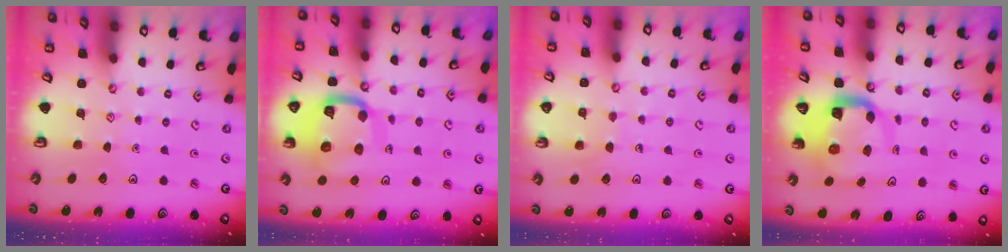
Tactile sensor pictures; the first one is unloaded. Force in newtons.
{"total": 15.7, "press": 15.6, "slide": 1.5}
{"total": 4.3, "press": 4.3, "slide": 0.3}
{"total": 9.0, "press": 8.9, "slide": 1.4}